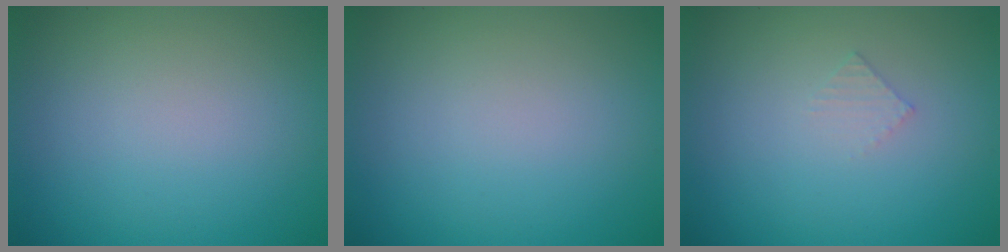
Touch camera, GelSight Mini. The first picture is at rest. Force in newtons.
{"total": 0.0}
{"total": 0.8, "press": 0.8, "slide": 0.1}